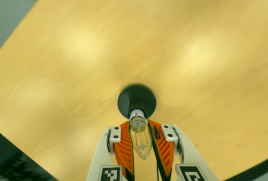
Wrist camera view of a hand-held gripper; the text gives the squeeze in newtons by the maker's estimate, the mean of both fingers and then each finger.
{"total": 16.5, "left": 14.9, "right": 18.1}